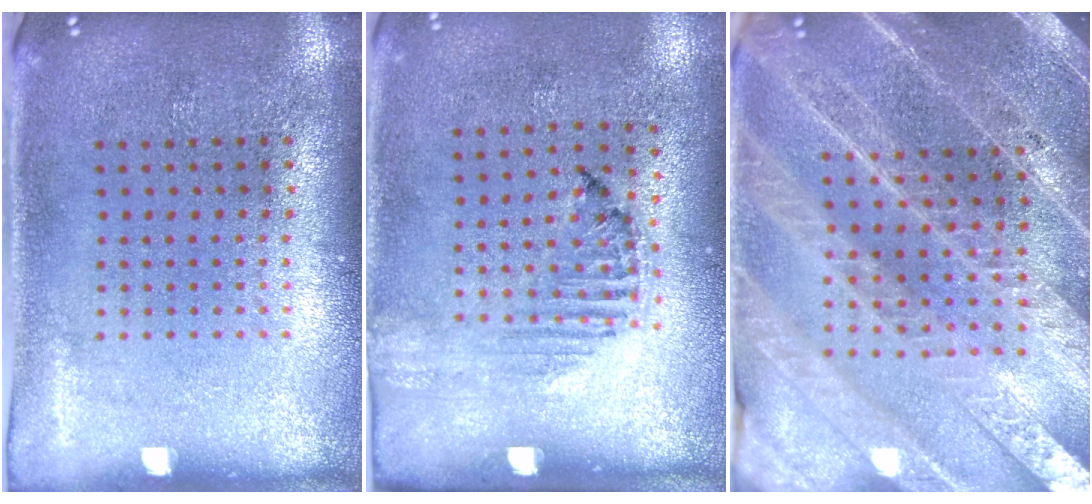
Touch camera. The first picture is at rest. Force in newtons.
{"total": 1.2, "press": 1.2, "slide": 0.4}
{"total": 4.3, "press": 3.9, "slide": 1.8}